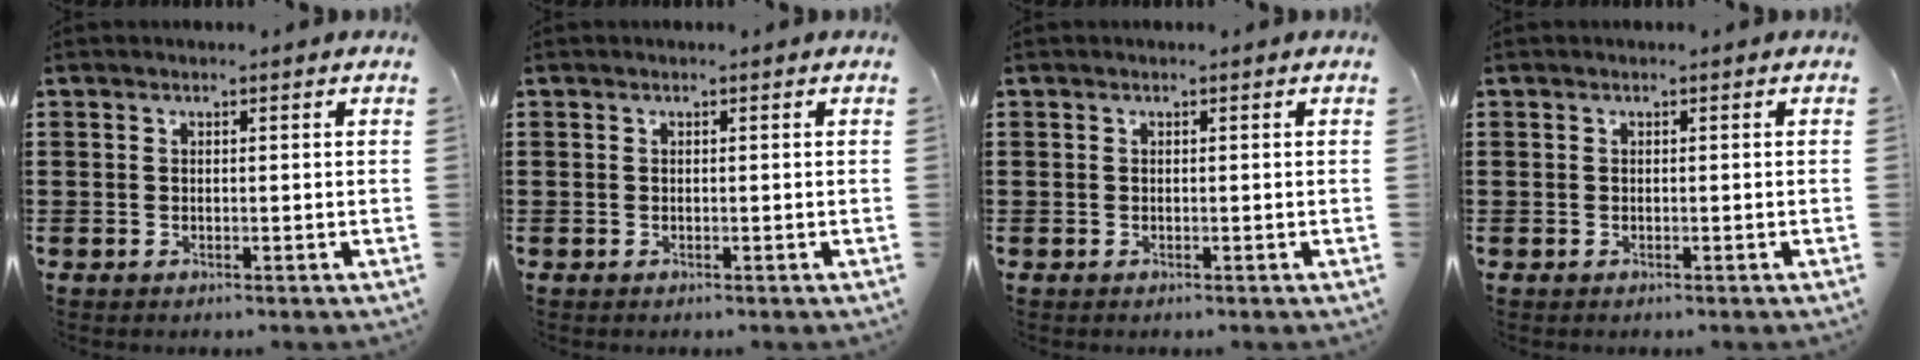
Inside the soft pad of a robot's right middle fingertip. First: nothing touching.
{"total": 0.0}
{"total": 0.0}
{"total": 0.0}